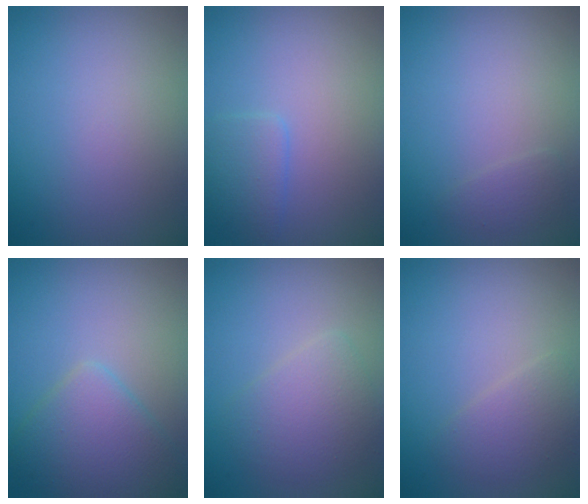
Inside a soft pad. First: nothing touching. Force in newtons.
{"total": 2.0, "press": 2.0, "slide": 0.1}
{"total": 1.1, "press": 1.1, "slide": 0.0}
{"total": 4.7, "press": 4.7, "slide": 0.2}
{"total": 3.3, "press": 3.3, "slide": 0.1}
{"total": 2.2, "press": 2.2, "slide": 0.1}